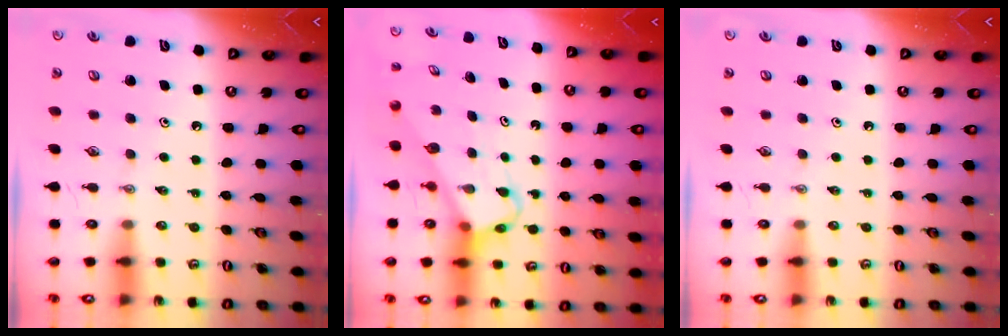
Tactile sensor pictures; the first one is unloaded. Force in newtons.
{"total": 3.8, "press": 3.8, "slide": 0.2}
{"total": 0.0}